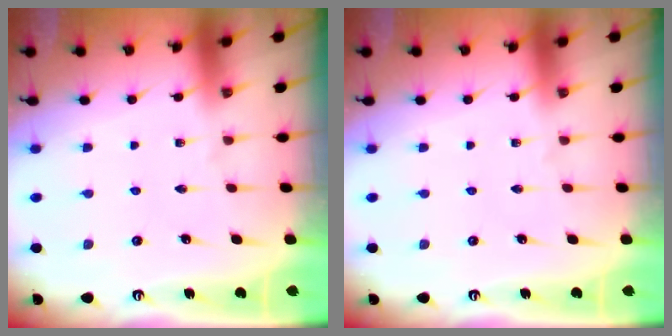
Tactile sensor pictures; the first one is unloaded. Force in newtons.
{"total": 0.0}